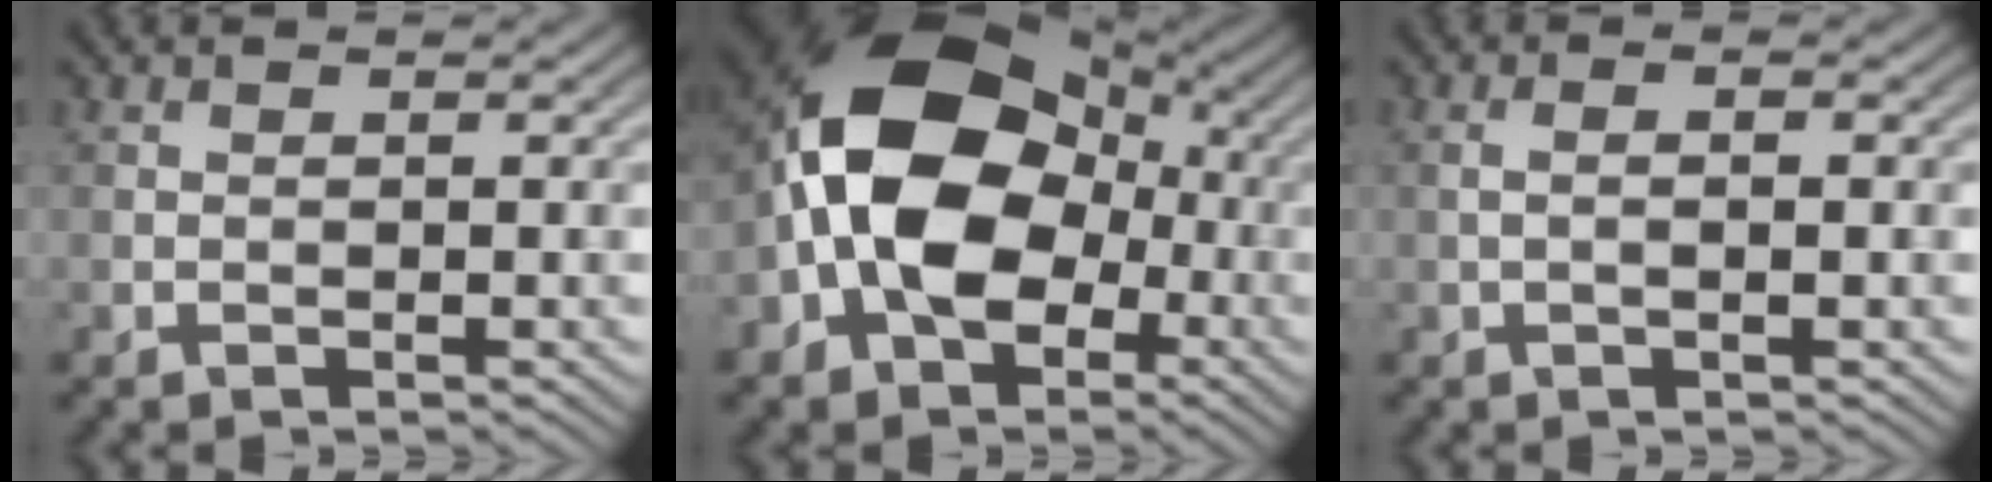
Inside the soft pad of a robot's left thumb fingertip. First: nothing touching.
{"total": 16.3, "force": [-2.2, 11.3, 11.6], "torque": [-0.216, 0.011, -0.058]}
{"total": 1.7, "force": [-0.1, 0.4, 1.6], "torque": [-0.025, -0.003, -0.004]}